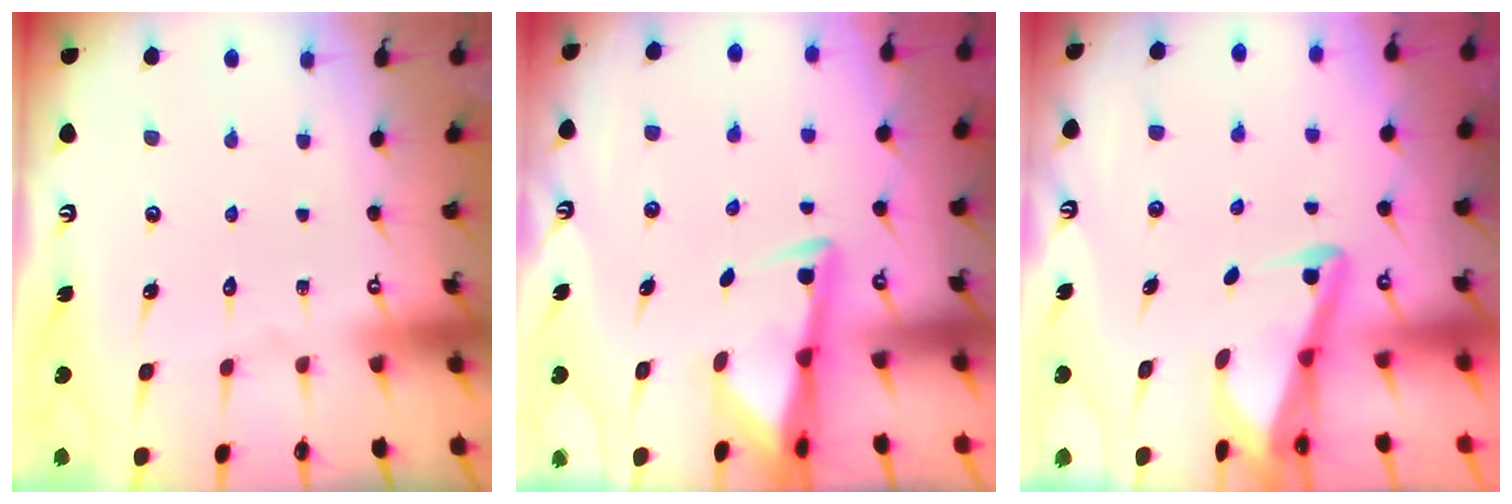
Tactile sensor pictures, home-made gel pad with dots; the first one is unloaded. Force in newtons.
{"total": 2.8, "press": 2.8, "slide": 0.5}
{"total": 3.0, "press": 3.0, "slide": 0.3}